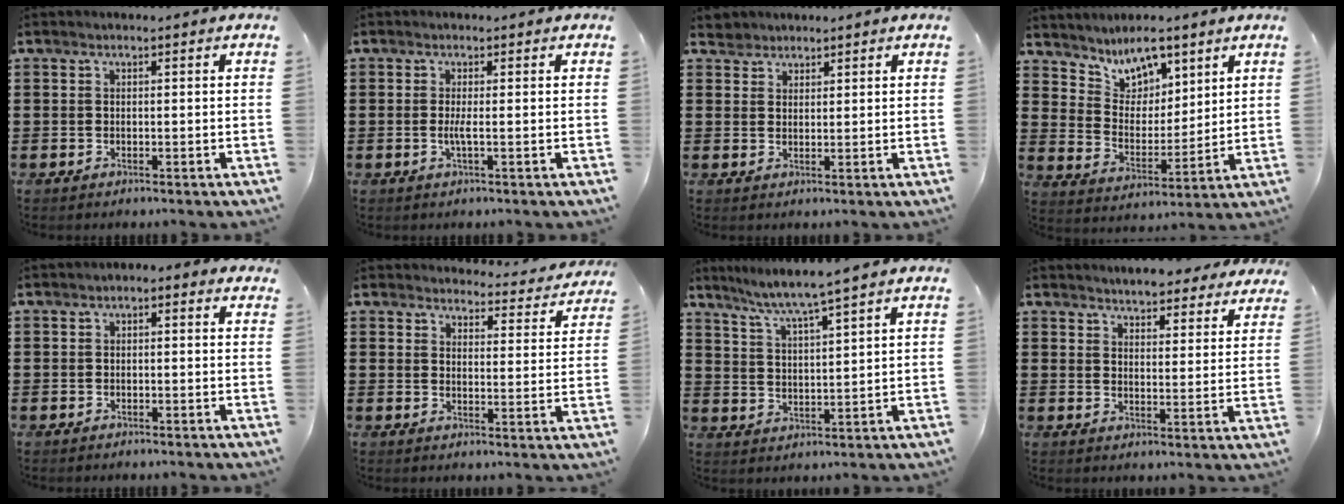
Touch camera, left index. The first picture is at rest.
{"total": 1.6, "force": [-0.2, 0.0, 1.6], "torque": [-0.039, -0.006, -0.007]}
{"total": 2.4, "force": [2.0, 1.3, -0.3], "torque": [-0.004, 0.009, 0.039]}
{"total": 6.9, "force": [5.8, 3.4, 1.4], "torque": [-0.053, -0.030, 0.106]}
{"total": 0.9, "force": [-0.6, 0.7, 0.2], "torque": [-0.008, 0.003, -0.013]}
{"total": 4.1, "force": [4.0, 0.4, 0.4], "torque": [-0.020, -0.028, 0.068]}
{"total": 4.9, "force": [4.3, -0.9, 2.1], "torque": [-0.058, -0.024, 0.072]}
{"total": 4.8, "force": [4.8, 0.3, 0.3], "torque": [-0.017, -0.025, 0.086]}